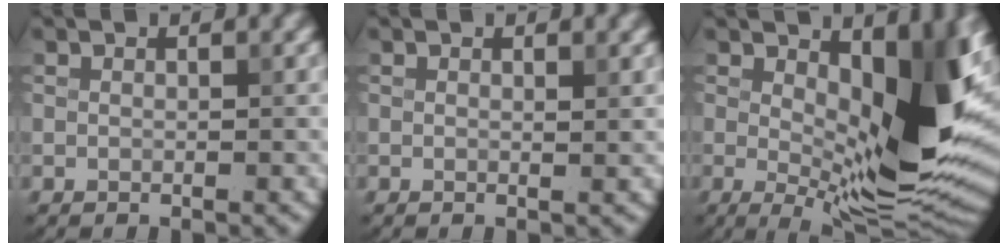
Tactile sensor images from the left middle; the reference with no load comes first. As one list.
[{"total": 0.5, "force": [0.4, 0.0, 0.4], "torque": [-0.004, 0.000, 0.004]}, {"total": 12.1, "force": [1.9, 4.0, 11.3], "torque": [-0.153, -0.018, 0.032]}]